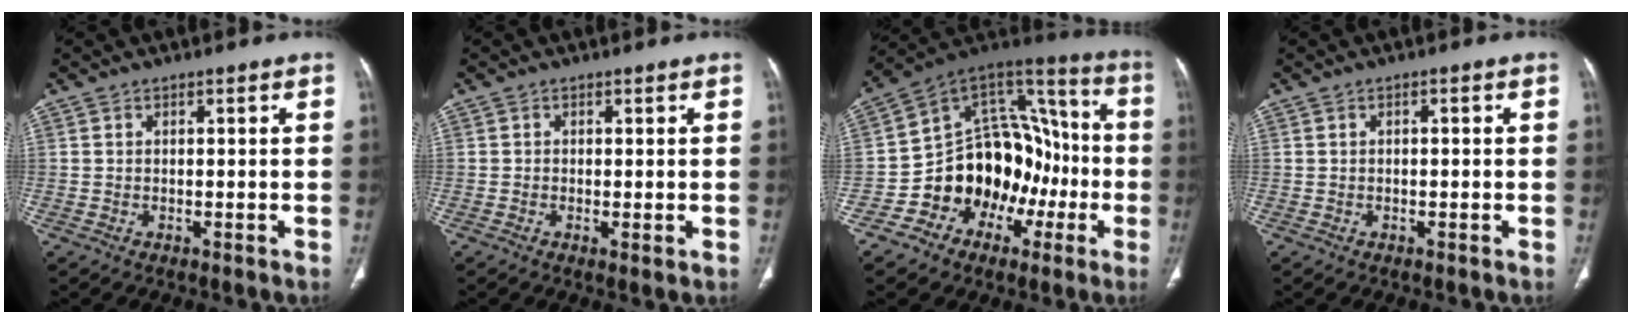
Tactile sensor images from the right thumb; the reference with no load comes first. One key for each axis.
{"total": 1.0, "fx": -0.2, "fy": 0.3, "fz": 1.0, "tx": -0.018, "ty": -0.004, "tz": -0.004}
{"total": 20.9, "fx": -5.7, "fy": 15.9, "fz": 12.4, "tx": -0.118, "ty": 0.097, "tz": -0.081}
{"total": 0.9, "fx": 0.1, "fy": 0.4, "fz": 0.8, "tx": -0.016, "ty": 0.001, "tz": 0.002}